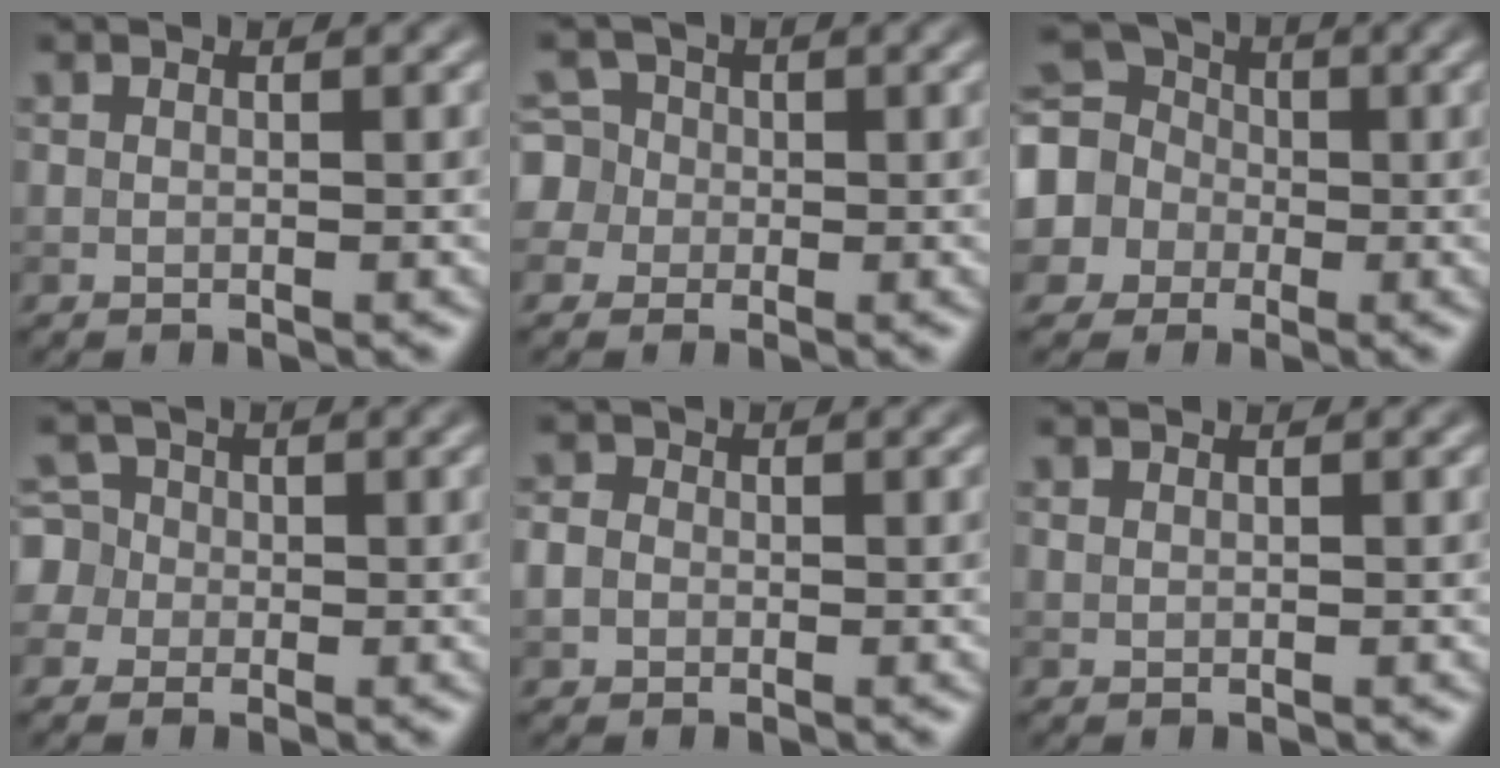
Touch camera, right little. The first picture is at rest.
{"total": 5.2, "force": [0.0, 5.0, 1.4], "torque": [-0.023, 0.032, -0.026]}
{"total": 9.4, "force": [0.1, 8.6, 3.8], "torque": [-0.107, 0.023, -0.043]}
{"total": 4.7, "force": [-0.4, 4.5, 1.3], "torque": [-0.016, 0.029, -0.040]}
{"total": 2.3, "force": [-0.1, 2.1, 1.0], "torque": [-0.010, 0.013, -0.016]}
{"total": 0.0}